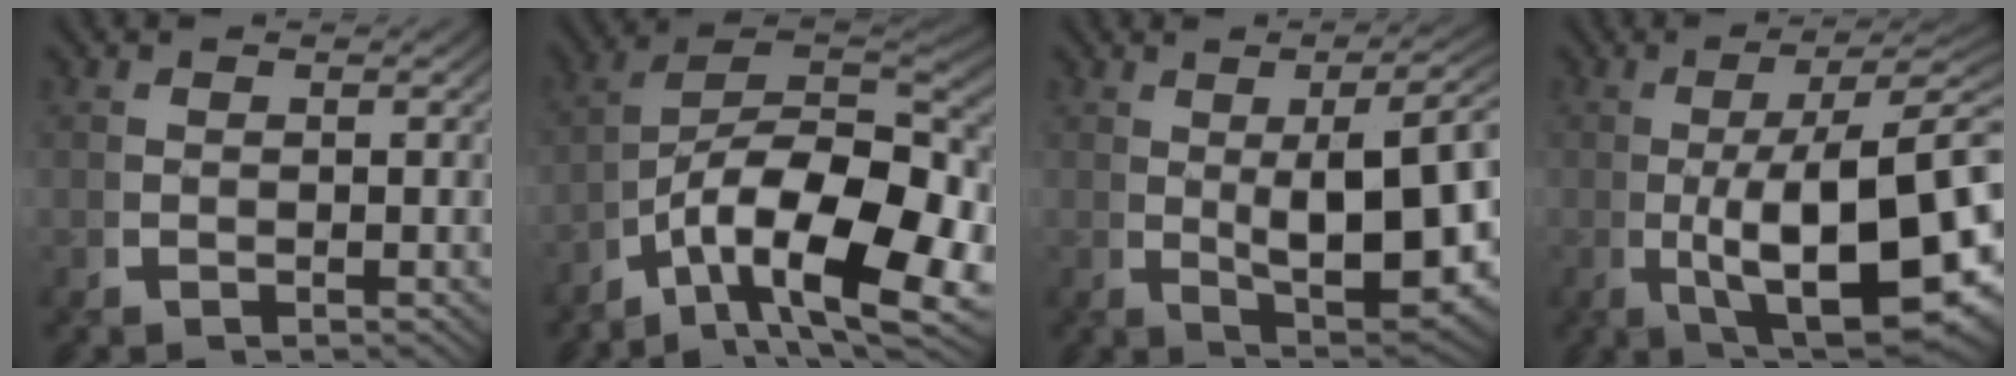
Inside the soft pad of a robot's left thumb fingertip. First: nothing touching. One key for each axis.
{"total": 17.1, "fx": -1.9, "fy": 10.7, "fz": 13.3, "tx": -0.207, "ty": -0.042, "tz": -0.017}
{"total": 11.9, "fx": -0.8, "fy": 5.5, "fz": 10.5, "tx": -0.163, "ty": -0.037, "tz": 0.020}
{"total": 15.9, "fx": -2.7, "fy": 7.9, "fz": 13.6, "tx": -0.249, "ty": -0.067, "tz": 0.004}